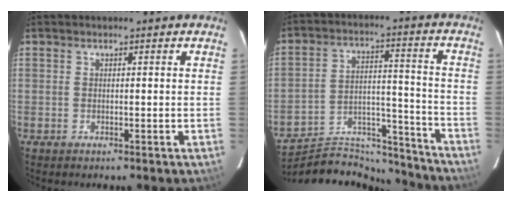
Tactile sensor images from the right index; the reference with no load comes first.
{"total": 19.6, "force": [-18.3, 6.0, 3.4], "torque": [-0.067, 0.051, -0.264]}